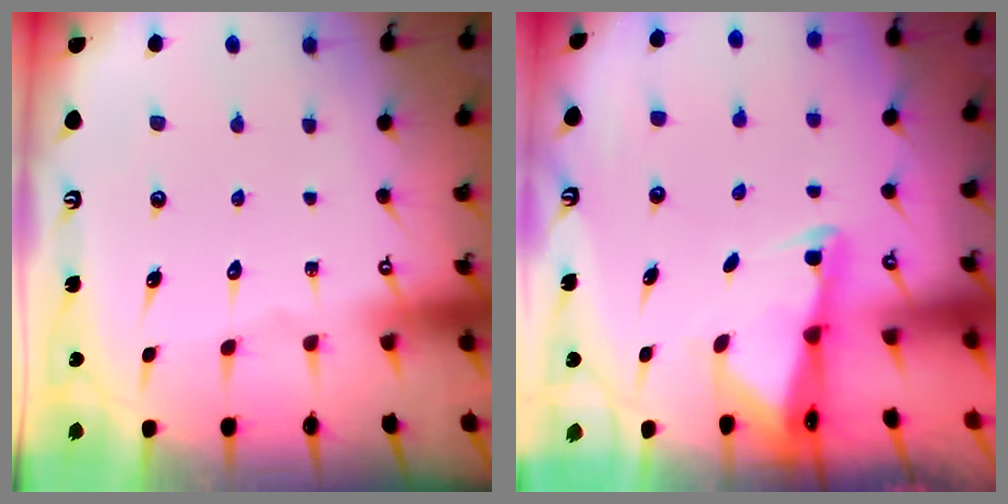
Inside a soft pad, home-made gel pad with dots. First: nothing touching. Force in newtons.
{"total": 1.8, "press": 1.7, "slide": 0.4}